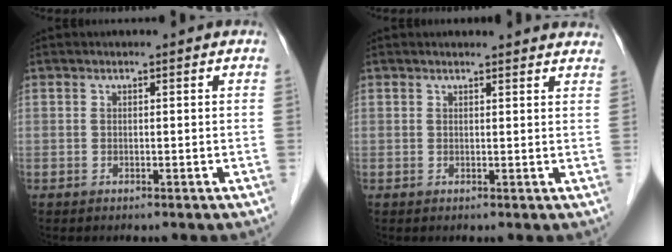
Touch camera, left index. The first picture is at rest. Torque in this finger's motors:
{"motor_torque": [0.39, -0.46, -0.01, -0.01]}